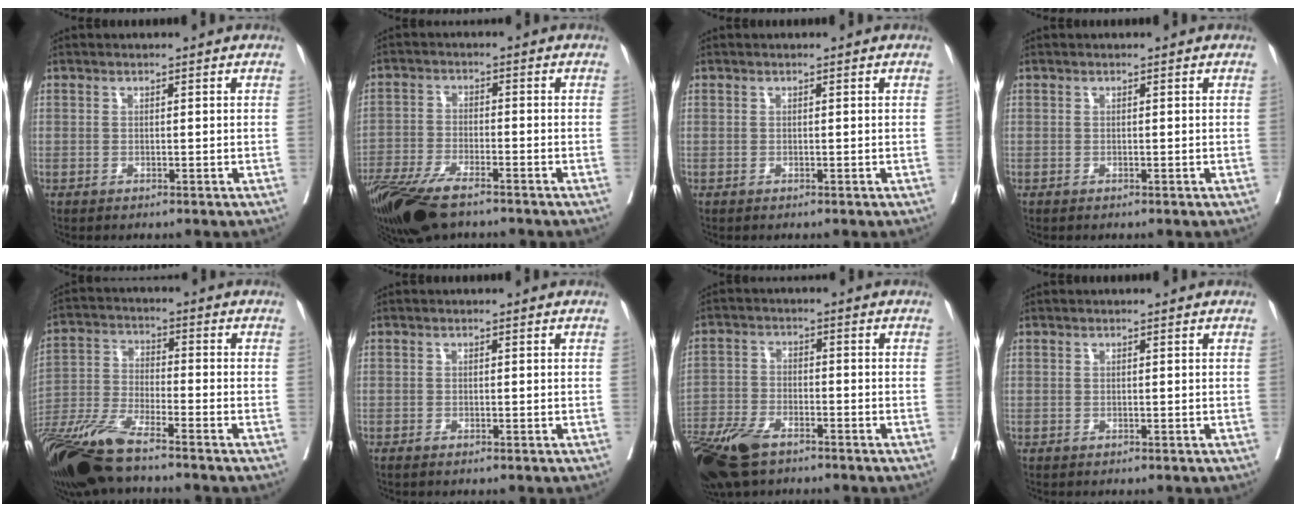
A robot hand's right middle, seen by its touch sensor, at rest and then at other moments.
{"total": 13.6, "force": [-10.2, 3.5, 8.3], "torque": [-0.168, -0.034, -0.181]}
{"total": 0.0}
{"total": 0.0}
{"total": 13.0, "force": [-10.2, 1.5, 8.0], "torque": [-0.164, -0.031, -0.195]}
{"total": 0.9, "force": [-0.7, 0.1, 0.5], "torque": [-0.009, -0.003, -0.012]}
{"total": 12.1, "force": [-8.7, 4.4, 7.2], "torque": [-0.146, -0.022, -0.157]}
{"total": 0.0}